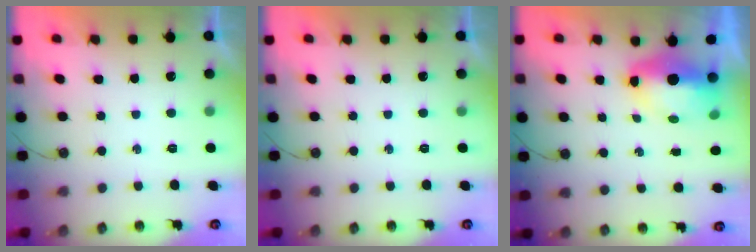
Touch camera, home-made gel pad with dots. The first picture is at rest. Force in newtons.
{"total": 0.0}
{"total": 8.0, "press": 7.8, "slide": 1.5}